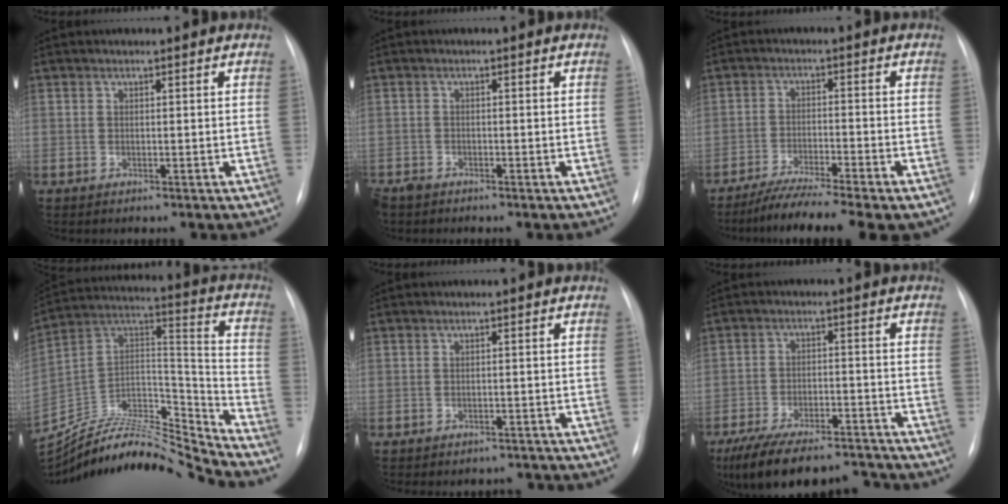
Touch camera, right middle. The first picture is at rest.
{"total": 1.9, "force": [-1.7, 0.9, 0.4], "torque": [-0.008, -0.001, -0.027]}
{"total": 11.3, "force": [-9.1, 0.7, 6.6], "torque": [-0.104, -0.023, -0.143]}
{"total": 22.5, "force": [-21.9, 0.9, 5.2], "torque": [-0.106, 0.044, -0.366]}
{"total": 3.9, "force": [-3.4, 1.9, 0.0], "torque": [0.002, 0.014, -0.041]}
{"total": 15.5, "force": [-13.3, 4.5, 6.4], "torque": [-0.129, -0.001, -0.204]}